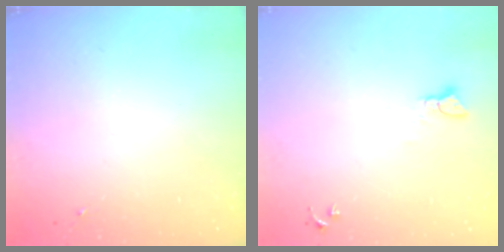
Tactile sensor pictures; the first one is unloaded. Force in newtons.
{"total": 2.3, "press": 2.3, "slide": 0.3}